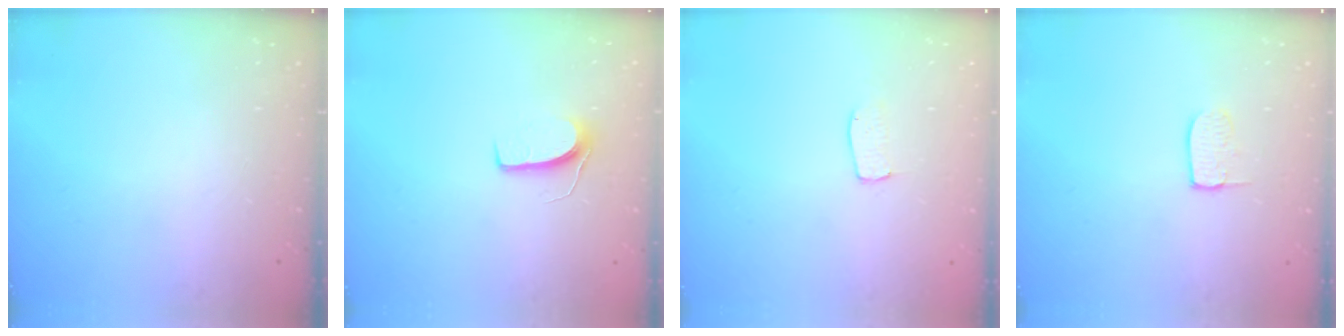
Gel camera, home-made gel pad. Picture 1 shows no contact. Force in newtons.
{"total": 6.6, "press": 6.6, "slide": 0.5}
{"total": 3.3, "press": 3.3, "slide": 0.2}
{"total": 5.4, "press": 5.4, "slide": 0.3}